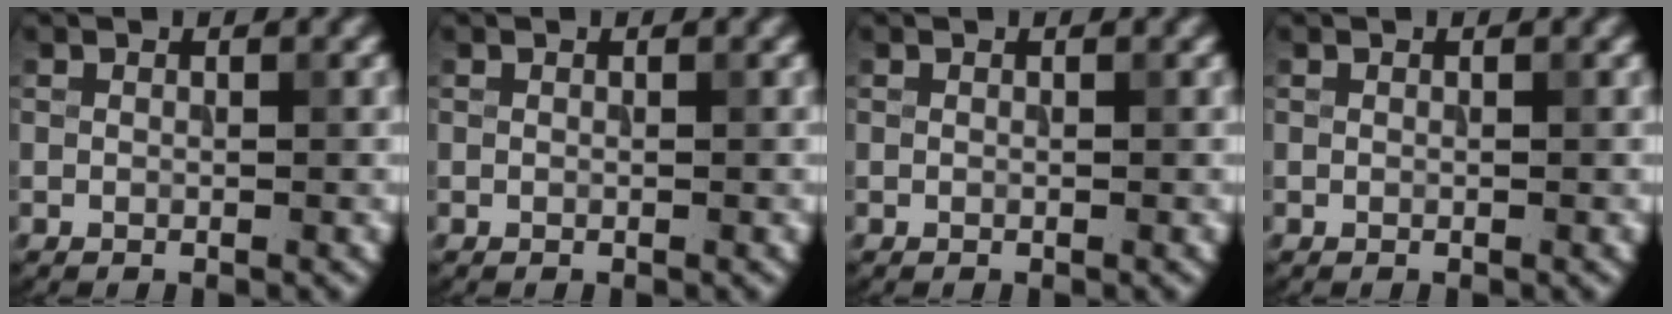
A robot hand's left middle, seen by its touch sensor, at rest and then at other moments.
{"total": 0.0}
{"total": 0.0}
{"total": 0.0}